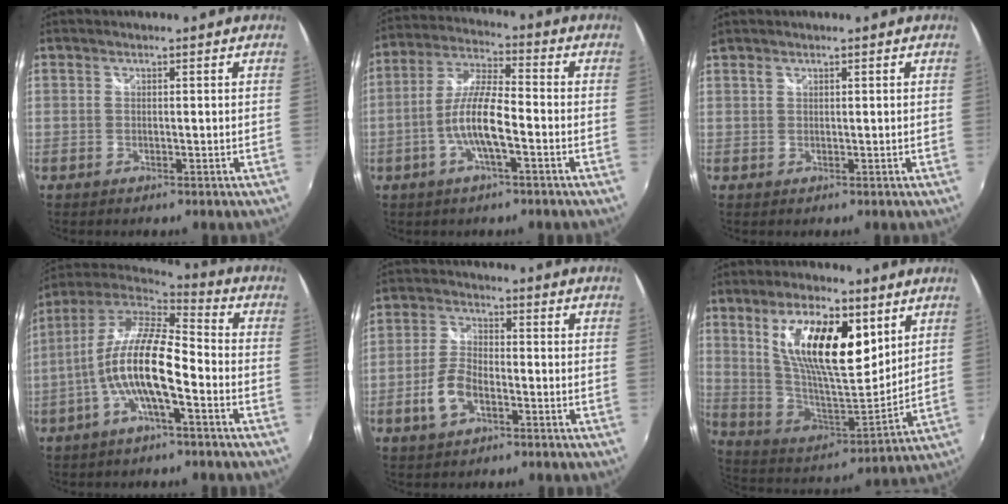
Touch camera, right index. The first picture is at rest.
{"total": 9.7, "force": [-3.3, 2.0, 8.9], "torque": [-0.186, 0.003, -0.062]}
{"total": 0.9, "force": [0.8, 0.1, 0.3], "torque": [-0.003, 0.005, 0.016]}
{"total": 14.5, "force": [-4.0, 3.4, 13.5], "torque": [-0.251, 0.002, -0.078]}
{"total": 6.7, "force": [-2.9, 3.4, 5.0], "torque": [-0.107, 0.006, -0.052]}
{"total": 19.6, "force": [8.2, 7.5, 16.1], "torque": [-0.291, 0.001, 0.154]}